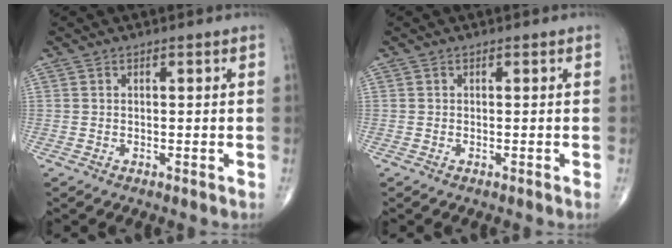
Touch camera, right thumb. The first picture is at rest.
{"total": 0.0}